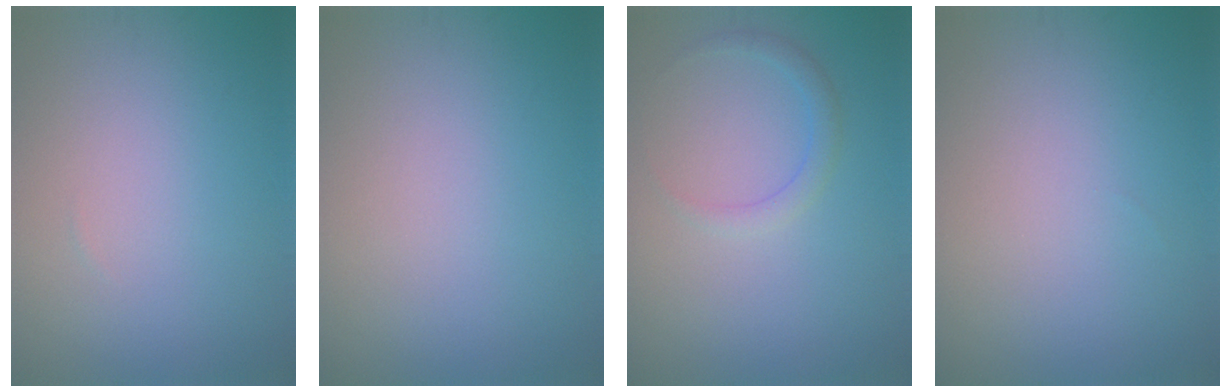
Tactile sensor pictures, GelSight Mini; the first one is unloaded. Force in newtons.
{"total": 0.0}
{"total": 1.4, "press": 1.4, "slide": 0.2}
{"total": 0.0}